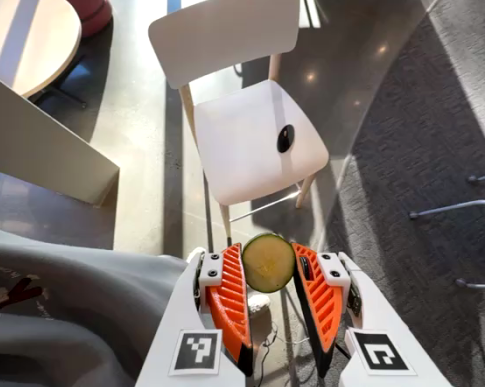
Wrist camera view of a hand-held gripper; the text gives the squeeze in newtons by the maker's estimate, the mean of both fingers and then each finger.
{"total": 8.6, "left": 8.4, "right": 8.7}